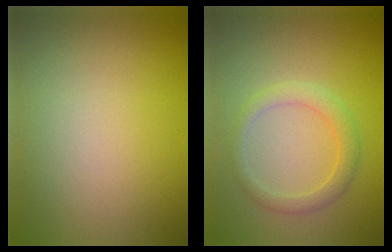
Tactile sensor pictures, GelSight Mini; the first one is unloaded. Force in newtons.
{"total": 2.3, "press": 2.3, "slide": 0.1}